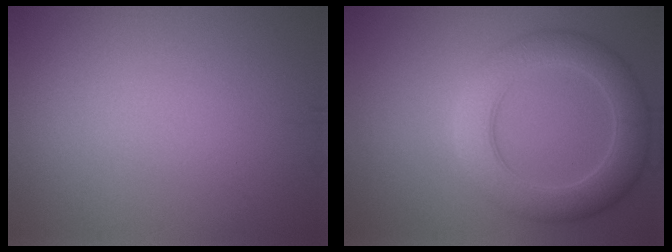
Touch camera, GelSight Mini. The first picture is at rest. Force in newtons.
{"total": 6.0, "press": 6.0, "slide": 0.2}